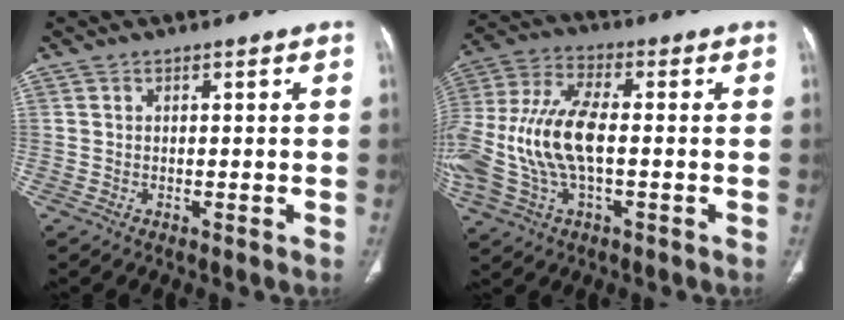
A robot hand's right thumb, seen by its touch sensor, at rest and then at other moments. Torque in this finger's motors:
{"motor_torque": [0.62, -0.06, 0.79, 0.80, 0.16]}